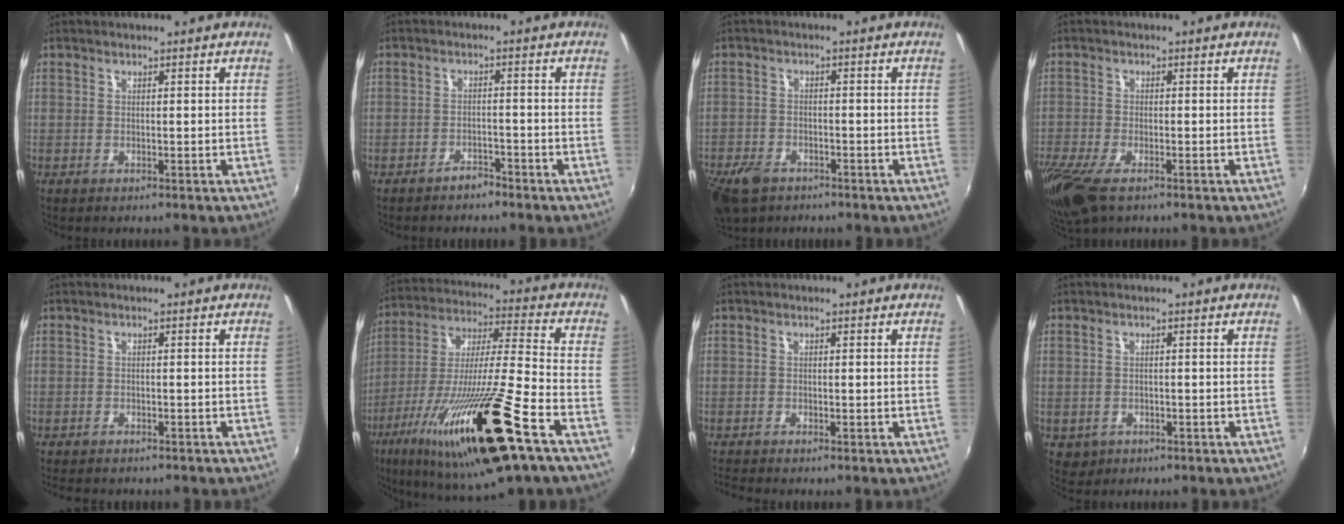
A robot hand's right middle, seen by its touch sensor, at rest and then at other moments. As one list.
[{"total": 2.5, "force": [-2.3, 0.9, 0.6], "torque": [-0.020, 0.003, -0.035]}, {"total": 7.9, "force": [-5.4, 4.5, 3.6], "torque": [-0.103, -0.011, -0.097]}, {"total": 10.5, "force": [-6.7, 3.9, 7.0], "torque": [-0.168, -0.047, -0.128]}, {"total": 3.8, "force": [-3.3, 1.3, 1.4], "torque": [-0.035, -0.016, -0.049]}, {"total": 26.2, "force": [-13.8, 2.1, 22.2], "torque": [-0.406, -0.072, -0.240]}, {"total": 1.4, "force": [-1.3, 0.2, 0.4], "torque": [-0.015, -0.007, -0.029]}, {"total": 3.4, "force": [-1.0, 3.0, 1.3], "torque": [-0.033, -0.004, -0.007]}]